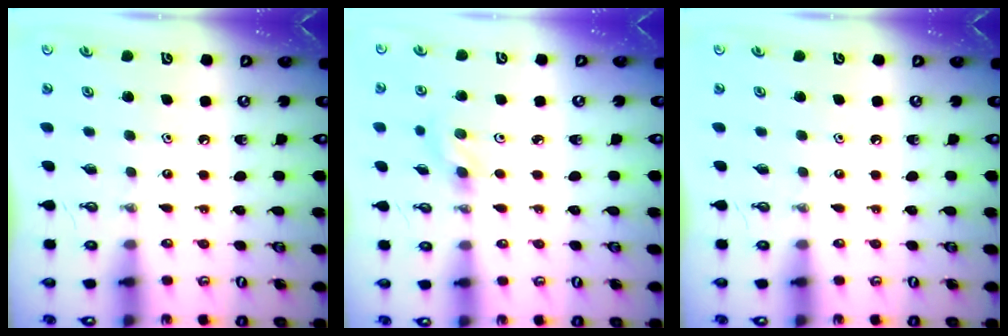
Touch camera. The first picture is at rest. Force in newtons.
{"total": 4.5, "press": 4.1, "slide": 2.0}
{"total": 0.0}